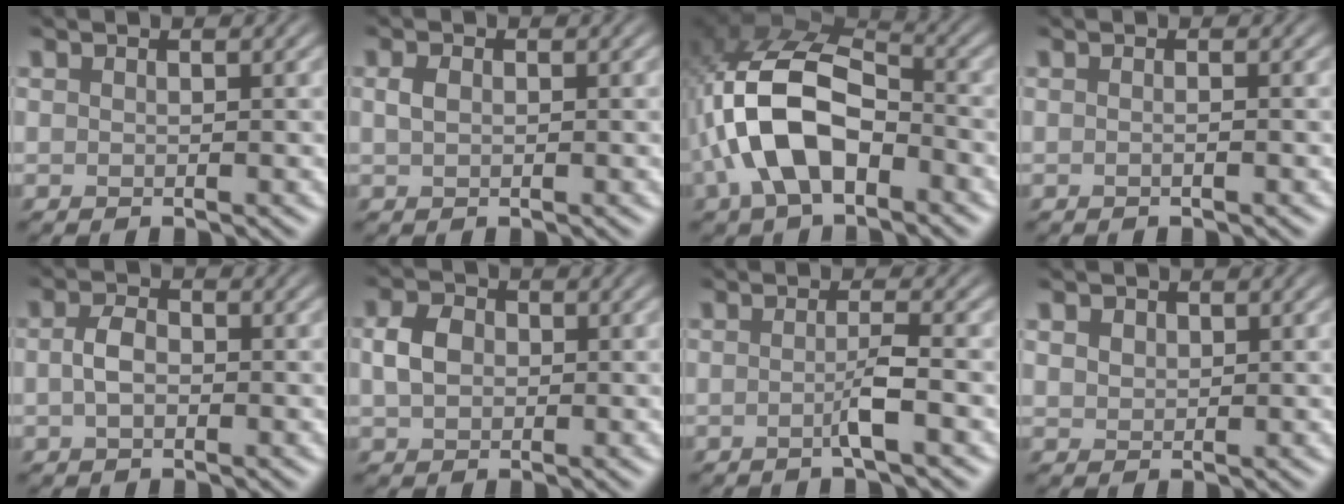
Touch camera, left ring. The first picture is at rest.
{"total": 1.0, "force": [-0.7, 0.5, 0.4], "torque": [-0.013, -0.004, -0.015]}
{"total": 9.7, "force": [-4.0, 4.9, 7.3], "torque": [-0.153, 0.012, -0.091]}
{"total": 0.6, "force": [-0.6, -0.2, 0.2], "torque": [-0.004, -0.004, -0.011]}
{"total": 2.2, "force": [-1.5, 1.1, 1.1], "torque": [-0.025, -0.002, -0.035]}
{"total": 2.5, "force": [-1.1, 1.9, 1.2], "torque": [-0.029, -0.002, -0.029]}
{"total": 2.4, "force": [-1.8, -0.2, 1.5], "torque": [-0.030, -0.008, -0.039]}
{"total": 1.1, "force": [0.2, 1.0, 0.5], "torque": [-0.022, -0.010, 0.007]}